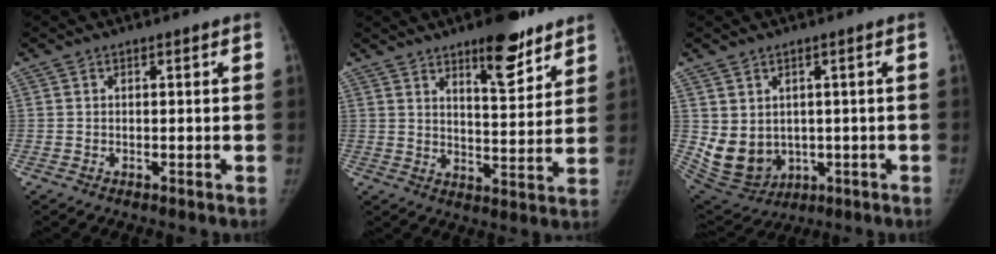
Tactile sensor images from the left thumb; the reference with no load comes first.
{"total": 11.4, "force": [7.8, 3.7, 7.4], "torque": [-0.079, -0.052, 0.117]}
{"total": 10.3, "force": [-0.3, 8.7, 5.4], "torque": [-0.089, -0.006, 0.029]}